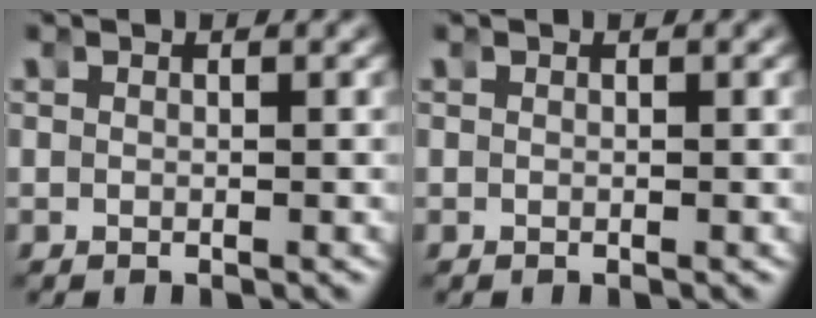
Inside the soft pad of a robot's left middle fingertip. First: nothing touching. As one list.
[{"total": 0.0}]